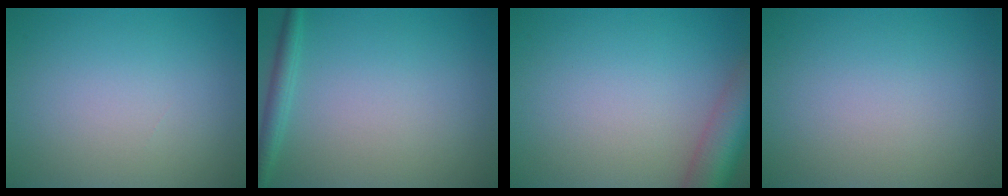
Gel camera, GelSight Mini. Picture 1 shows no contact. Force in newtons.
{"total": 1.8, "press": 1.8, "slide": 0.1}
{"total": 6.4, "press": 6.4, "slide": 0.4}
{"total": 0.0}